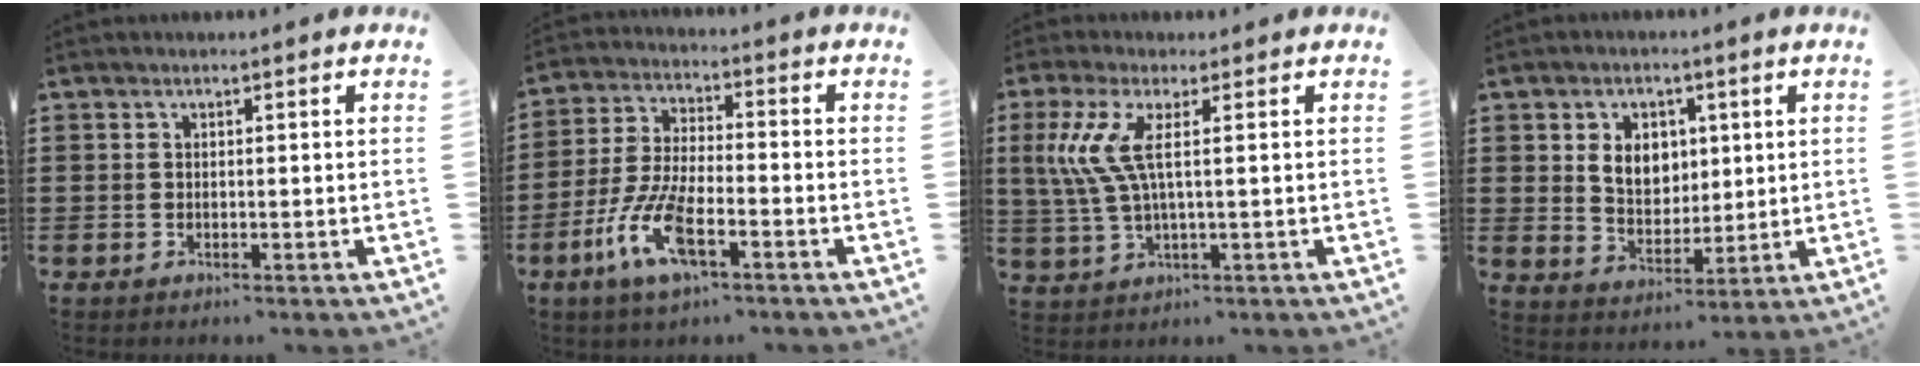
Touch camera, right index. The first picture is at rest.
{"total": 9.6, "force": [-4.5, 3.0, 7.9], "torque": [-0.187, -0.010, -0.085]}
{"total": 7.0, "force": [1.2, 1.3, 6.8], "torque": [-0.176, -0.019, 0.007]}
{"total": 6.1, "force": [1.4, 4.8, 3.5], "torque": [-0.070, 0.008, 0.021]}